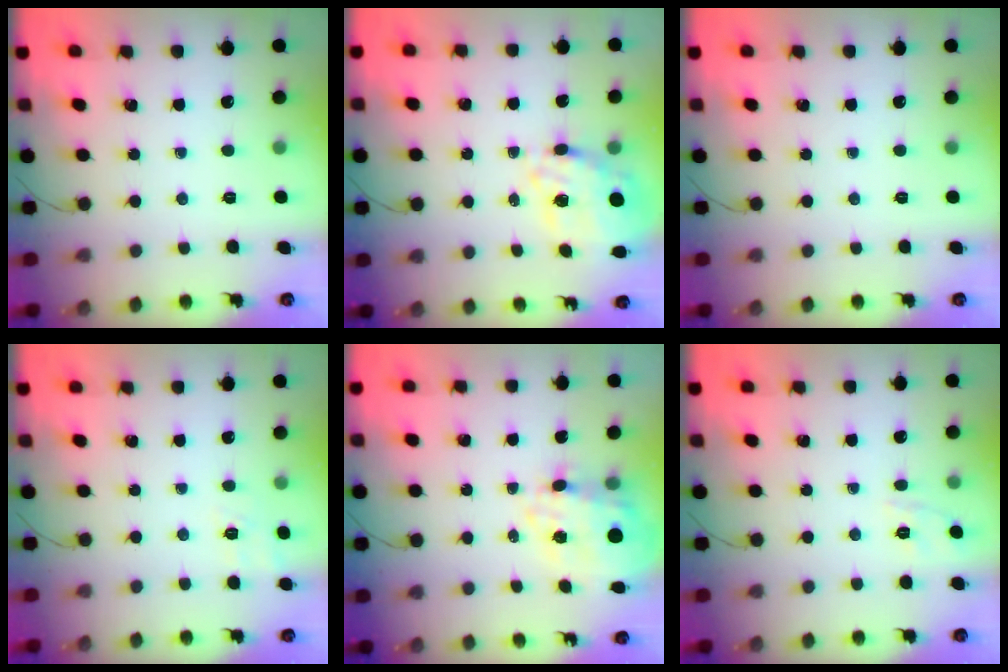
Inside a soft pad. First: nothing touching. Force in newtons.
{"total": 11.0, "press": 10.2, "slide": 4.2}
{"total": 0.0}
{"total": 9.5, "press": 9.2, "slide": 2.0}
{"total": 12.5, "press": 12.1, "slide": 3.1}
{"total": 1.8, "press": 0.3, "slide": 1.8}